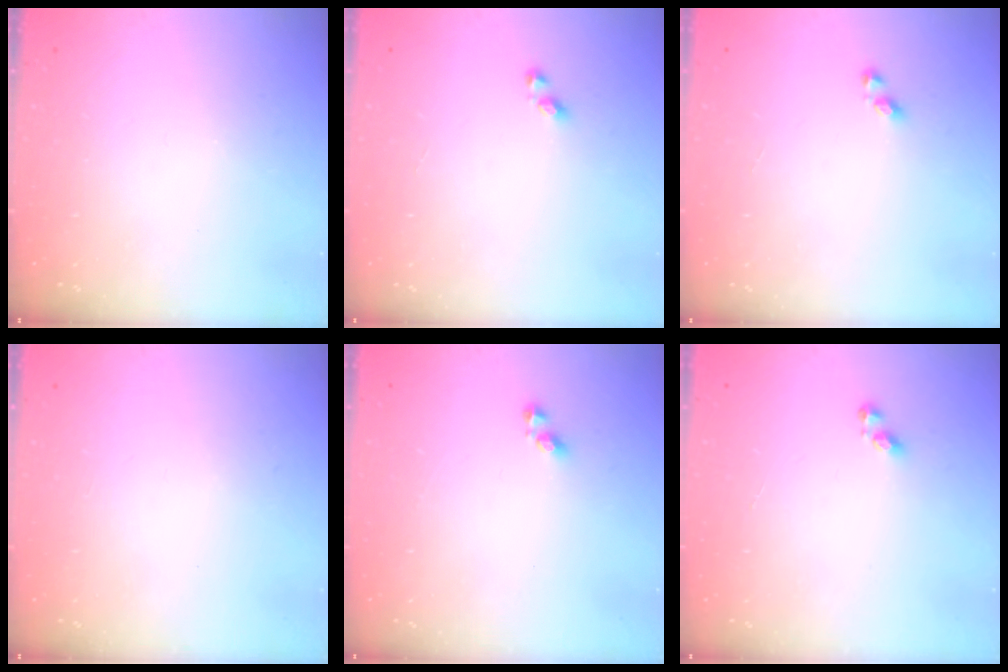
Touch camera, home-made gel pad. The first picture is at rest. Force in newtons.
{"total": 2.4, "press": 2.1, "slide": 1.2}
{"total": 2.4, "press": 2.1, "slide": 1.2}
{"total": 0.0}
{"total": 2.7, "press": 2.7, "slide": 0.4}
{"total": 2.8, "press": 2.8, "slide": 0.6}